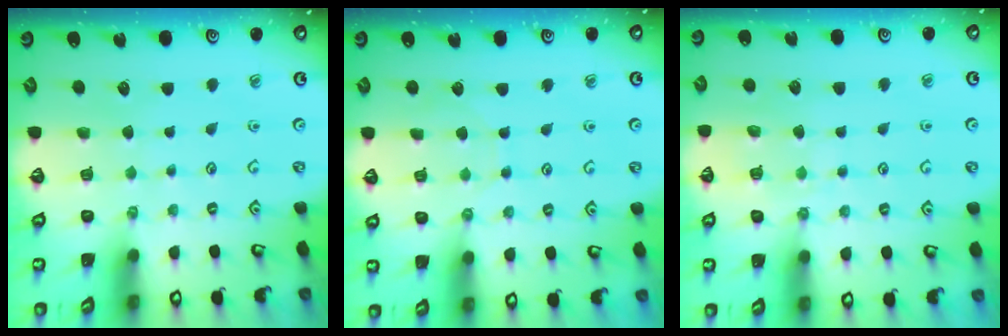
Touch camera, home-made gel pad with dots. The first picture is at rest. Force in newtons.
{"total": 2.8, "press": 2.8, "slide": 0.4}
{"total": 6.8, "press": 6.8, "slide": 0.7}